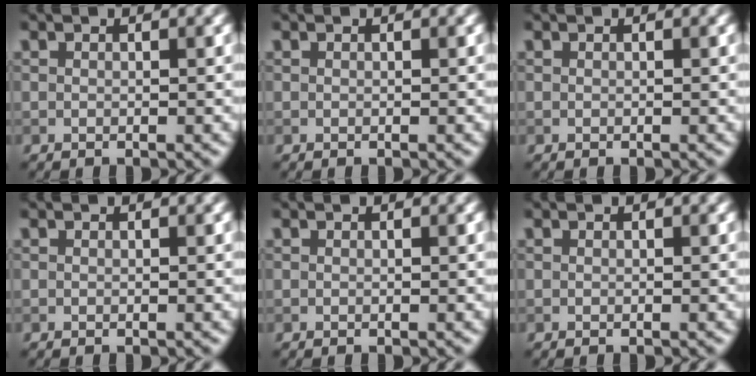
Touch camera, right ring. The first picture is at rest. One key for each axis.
{"total": 0.0}
{"total": 0.0}
{"total": 0.0}
{"total": 0.0}
{"total": 0.0}